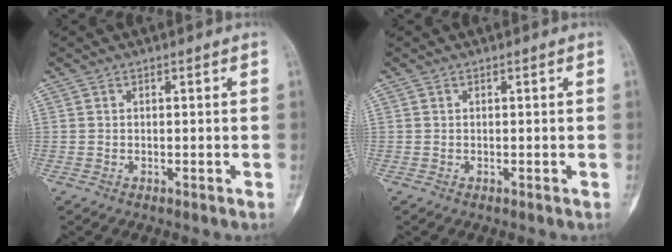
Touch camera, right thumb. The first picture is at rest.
{"total": 0.0}